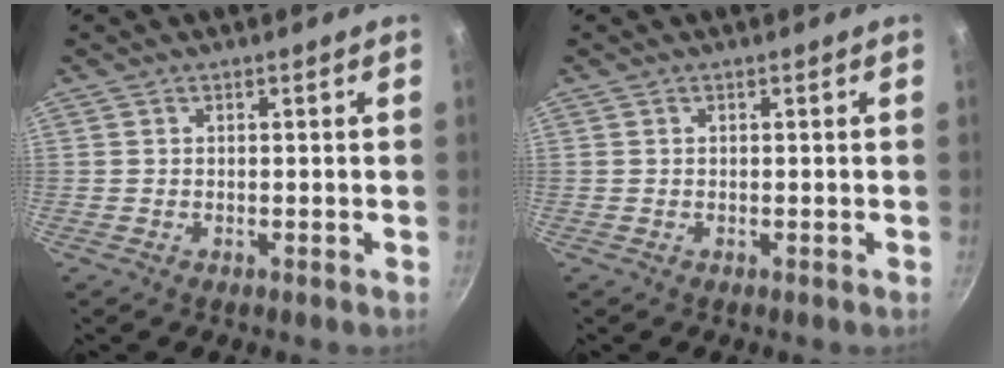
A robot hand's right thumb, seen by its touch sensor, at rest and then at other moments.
{"total": 0.0}